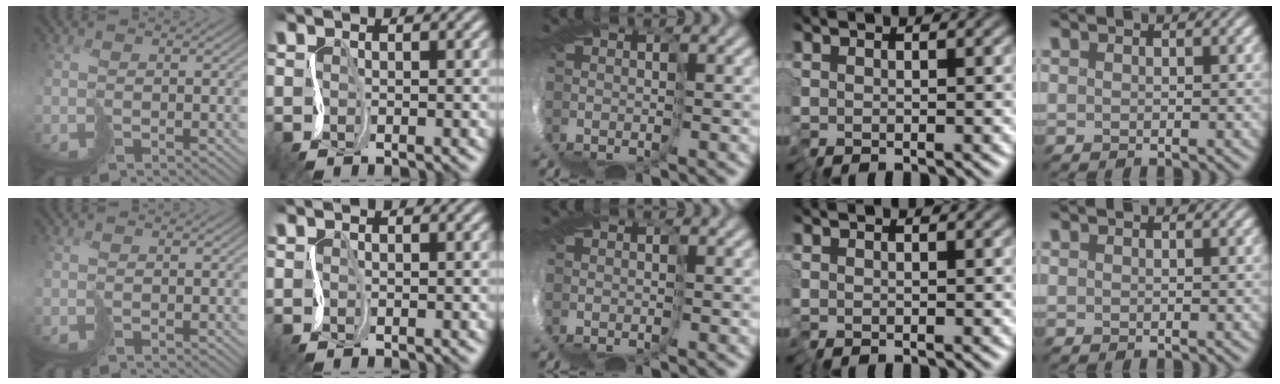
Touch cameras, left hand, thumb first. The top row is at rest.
{}